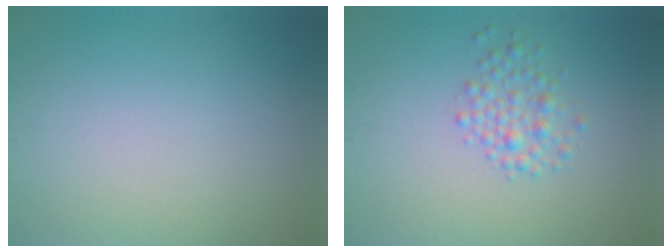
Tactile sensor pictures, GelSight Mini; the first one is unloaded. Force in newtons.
{"total": 2.2, "press": 2.2, "slide": 0.1}